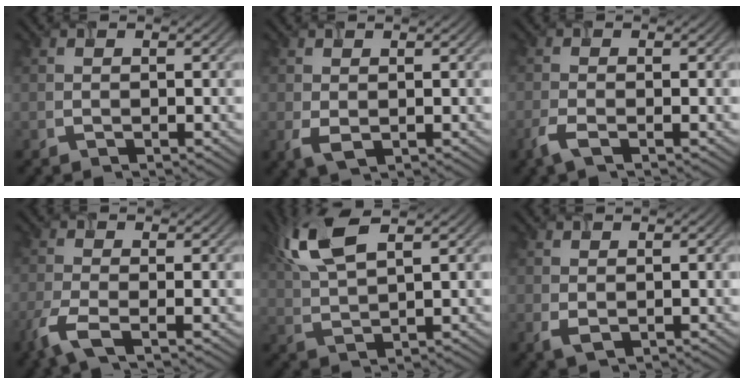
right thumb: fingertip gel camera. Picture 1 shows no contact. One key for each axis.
{"total": 2.2, "fx": -0.2, "fy": 1.3, "fz": 1.7, "tx": -0.045, "ty": -0.008, "tz": 0.000}
{"total": 2.2, "fx": -1.3, "fy": 0.5, "fz": 1.7, "tx": -0.044, "ty": -0.002, "tz": -0.034}
{"total": 3.9, "fx": -2.2, "fy": 0.9, "fz": 3.1, "tx": -0.078, "ty": -0.007, "tz": -0.056}
{"total": 8.2, "fx": 4.4, "fy": 2.6, "fz": 6.4, "tx": -0.152, "ty": 0.015, "tz": 0.091}
{"total": 1.6, "fx": 0.0, "fy": 1.0, "fz": 1.2, "tx": -0.033, "ty": -0.005, "tz": 0.005}